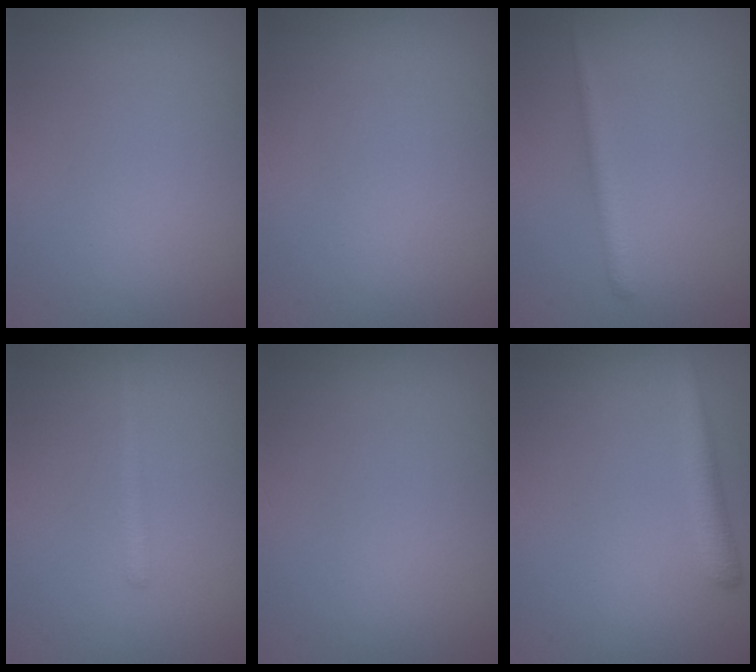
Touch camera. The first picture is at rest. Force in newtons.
{"total": 0.0}
{"total": 1.5, "press": 1.5, "slide": 0.0}
{"total": 1.2, "press": 1.2, "slide": 0.0}
{"total": 0.0}
{"total": 1.9, "press": 1.9, "slide": 0.1}